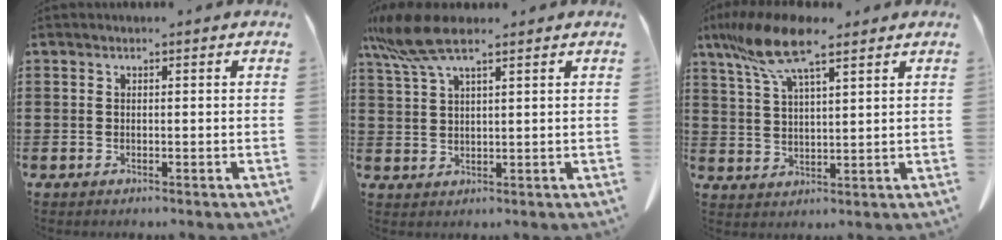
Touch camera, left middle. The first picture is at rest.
{"total": 7.6, "force": [5.3, 1.5, 5.2], "torque": [-0.127, -0.011, 0.093]}
{"total": 9.9, "force": [6.8, 2.2, 6.9], "torque": [-0.156, -0.012, 0.121]}